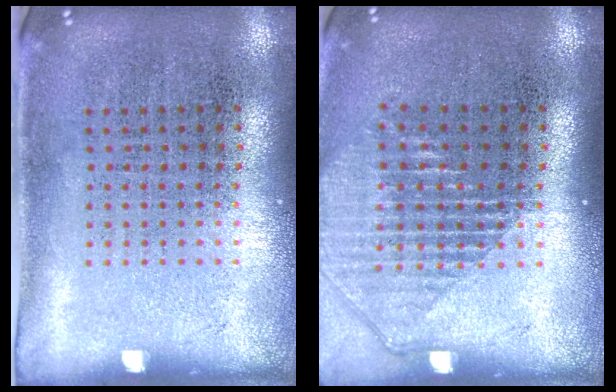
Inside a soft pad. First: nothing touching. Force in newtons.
{"total": 1.3, "press": 1.2, "slide": 0.6}